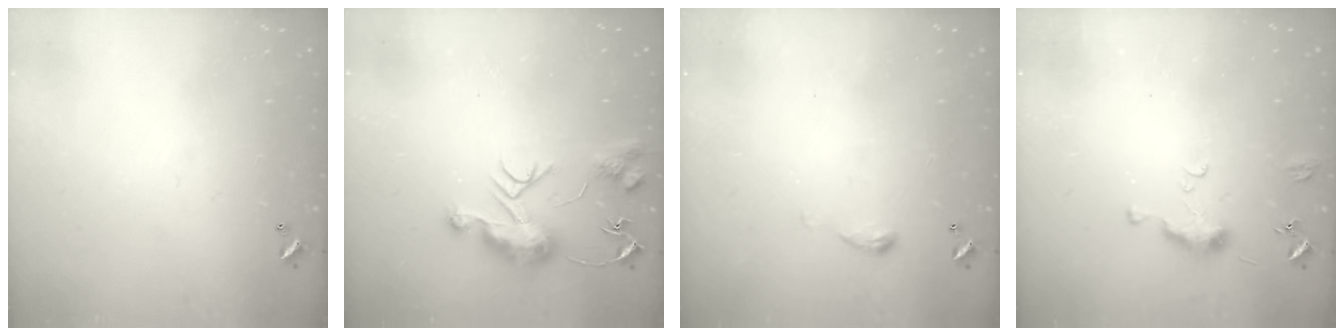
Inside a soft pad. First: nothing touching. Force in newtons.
{"total": 10.6, "press": 10.6, "slide": 0.9}
{"total": 4.0, "press": 4.0, "slide": 0.6}
{"total": 5.9, "press": 5.8, "slide": 0.9}